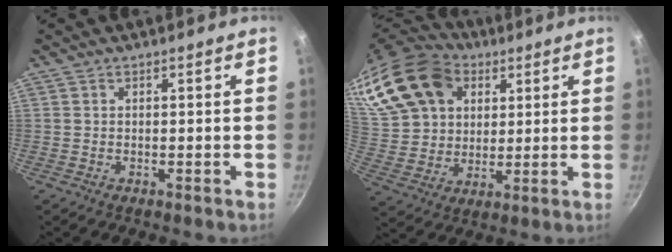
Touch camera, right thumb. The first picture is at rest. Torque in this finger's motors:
{"motor_torque": [-0.89, 2.20, 0.35, -0.19, 0.39]}